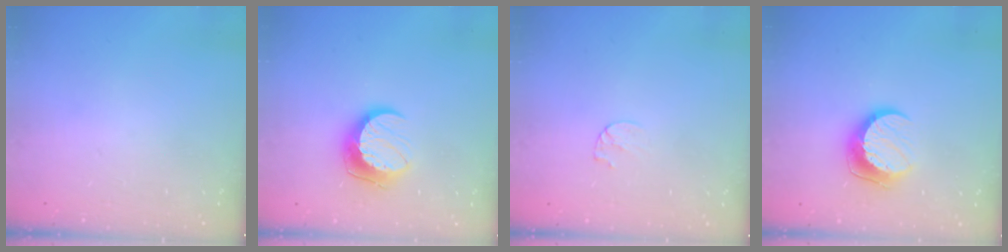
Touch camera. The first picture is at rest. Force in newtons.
{"total": 10.5, "press": 10.5, "slide": 0.4}
{"total": 4.6, "press": 4.6, "slide": 0.5}
{"total": 10.0, "press": 10.0, "slide": 0.9}